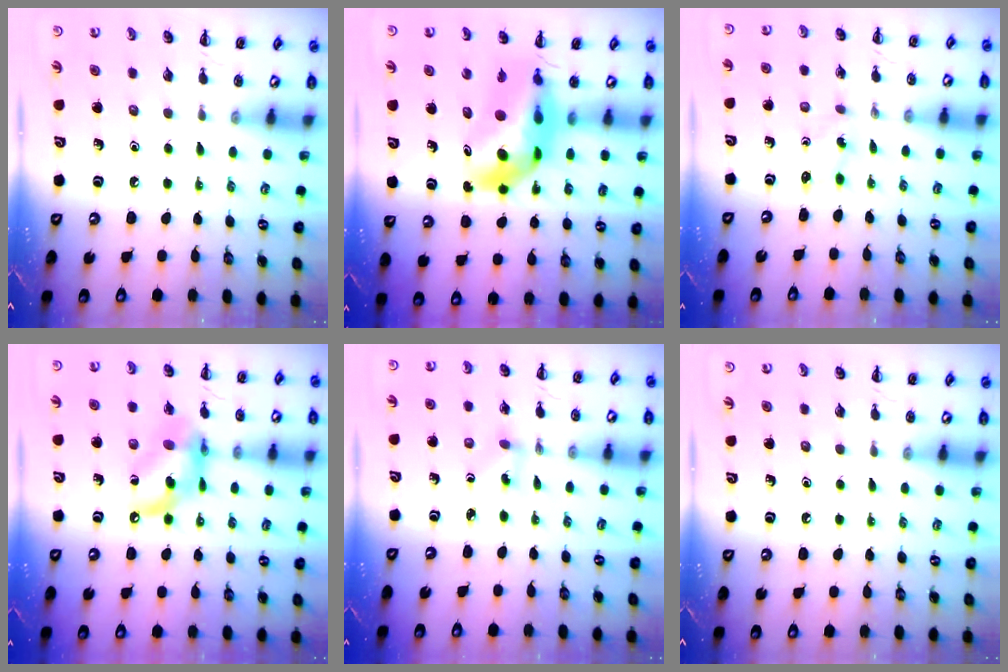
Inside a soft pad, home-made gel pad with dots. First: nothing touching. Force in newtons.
{"total": 10.2, "press": 9.8, "slide": 2.8}
{"total": 2.8, "press": 2.6, "slide": 1.0}
{"total": 13.0, "press": 12.7, "slide": 3.1}
{"total": 1.6, "press": 1.4, "slide": 0.7}
{"total": 0.0}